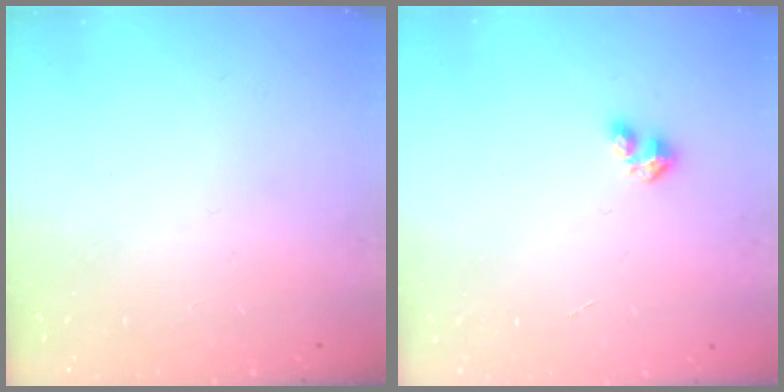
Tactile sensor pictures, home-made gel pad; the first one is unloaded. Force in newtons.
{"total": 3.4, "press": 3.4, "slide": 0.4}